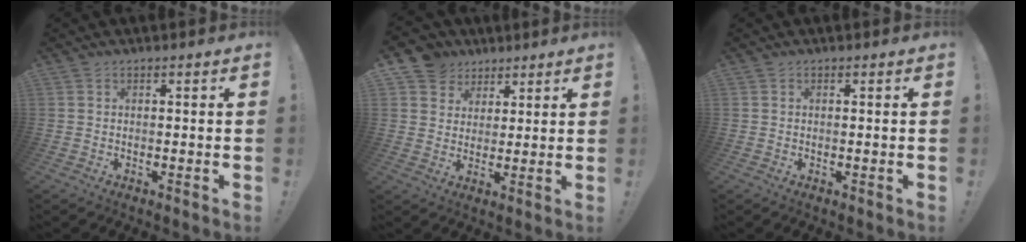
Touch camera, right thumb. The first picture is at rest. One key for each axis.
{"total": 7.3, "fx": 4.1, "fy": 6.0, "fz": 0.8, "tx": -0.014, "ty": -0.029, "tz": 0.083}
{"total": 0.0}